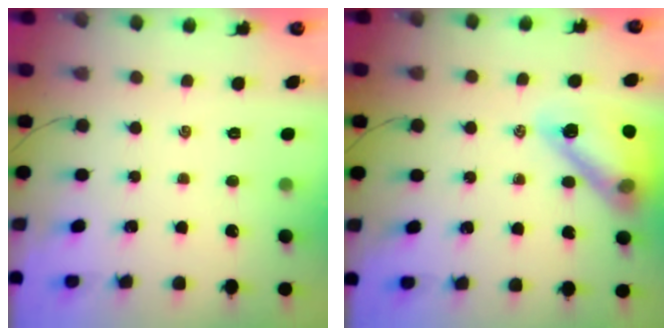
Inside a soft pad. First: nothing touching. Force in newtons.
{"total": 17.4, "press": 17.2, "slide": 2.4}